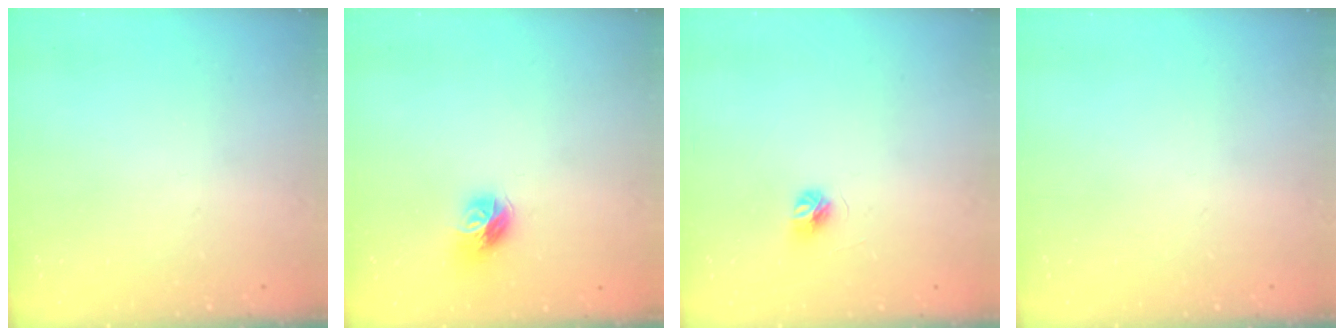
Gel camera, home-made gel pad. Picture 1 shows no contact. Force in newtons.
{"total": 9.4, "press": 9.4, "slide": 0.5}
{"total": 4.5, "press": 4.5, "slide": 0.4}
{"total": 0.0}